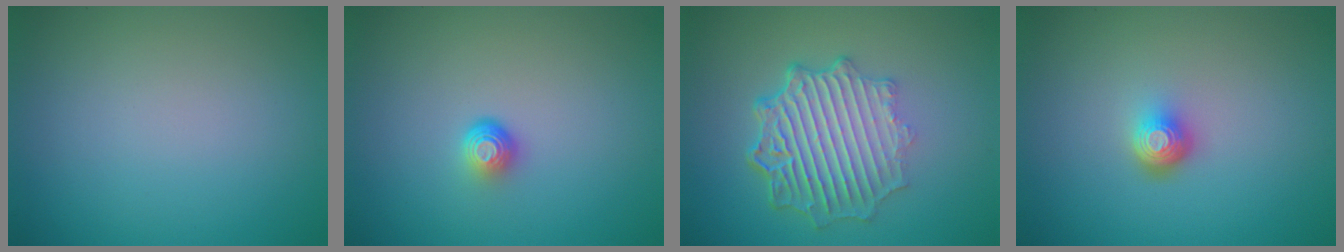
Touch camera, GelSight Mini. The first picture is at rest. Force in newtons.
{"total": 1.7, "press": 1.1, "slide": 1.3}
{"total": 7.3, "press": 5.2, "slide": 5.1}
{"total": 2.2, "press": 1.5, "slide": 1.6}